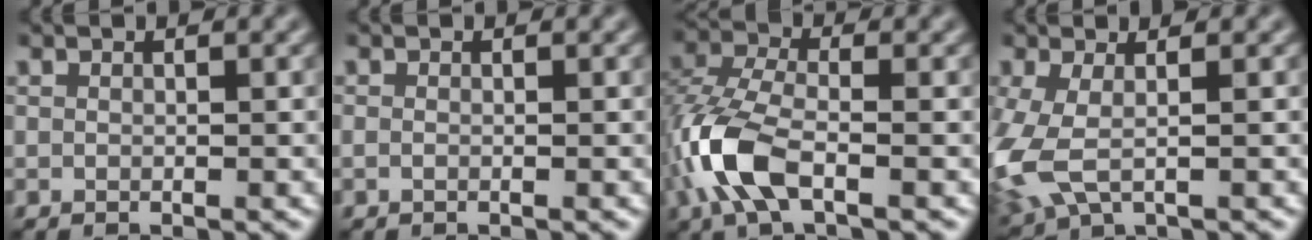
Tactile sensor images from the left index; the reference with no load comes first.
{"total": 0.0}
{"total": 6.7, "force": [-3.1, 3.0, 5.2], "torque": [-0.129, 0.000, -0.069]}
{"total": 5.3, "force": [-1.3, 2.6, 4.4], "torque": [-0.125, -0.007, -0.029]}